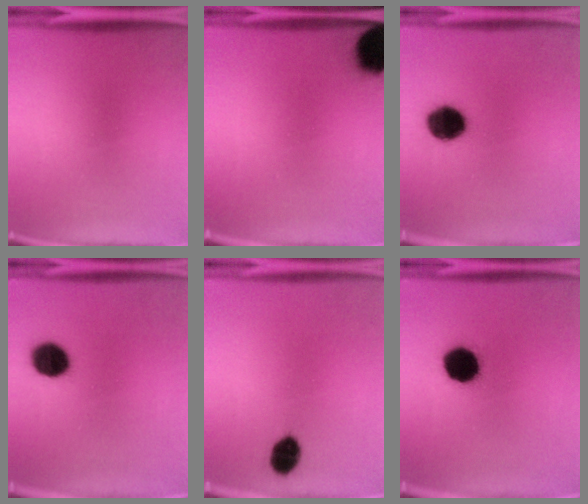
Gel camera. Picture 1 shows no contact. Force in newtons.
{"total": 15.4}
{"total": 10.6}
{"total": 9.0}
{"total": 6.3}
{"total": 12.1}